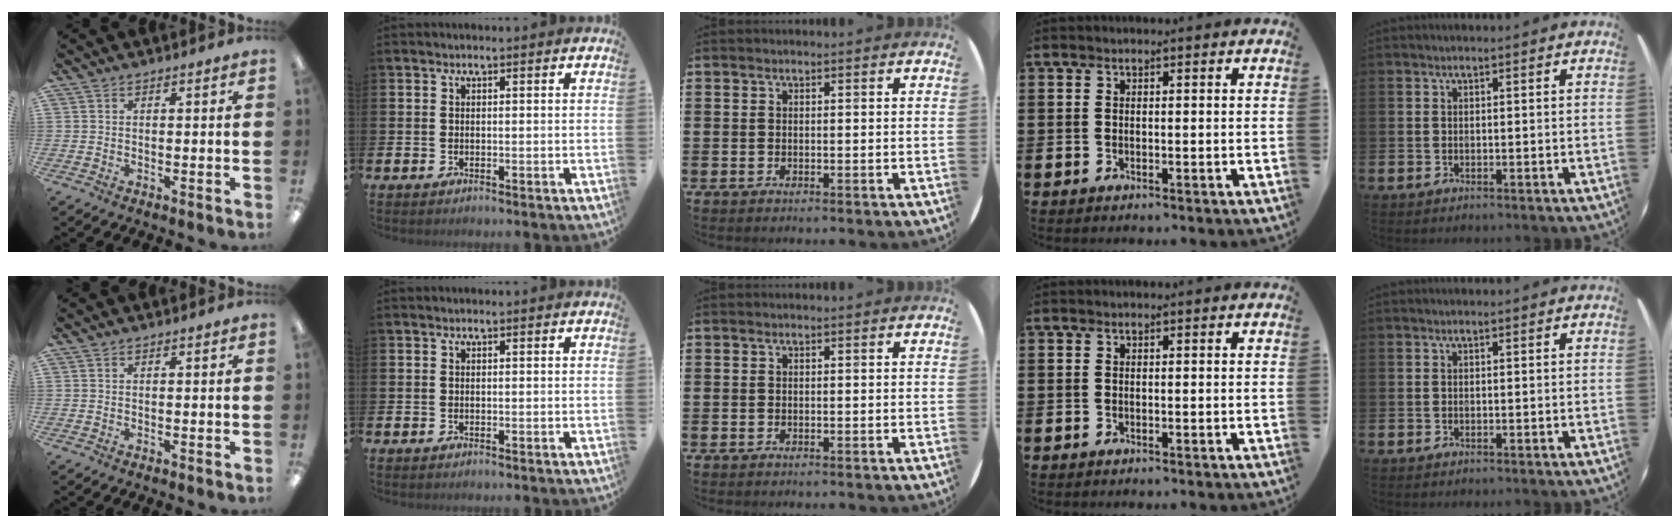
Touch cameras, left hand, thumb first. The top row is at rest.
{}